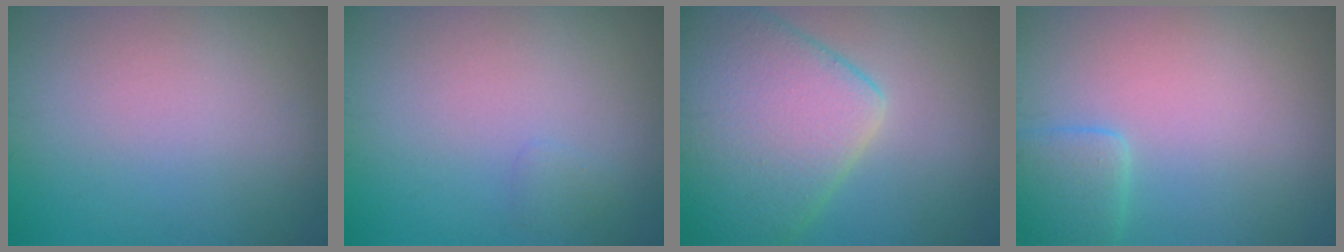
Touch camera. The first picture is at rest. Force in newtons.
{"total": 0.6, "press": 0.6, "slide": 0.1}
{"total": 10.6, "press": 10.6, "slide": 0.4}
{"total": 2.4, "press": 2.4, "slide": 0.3}